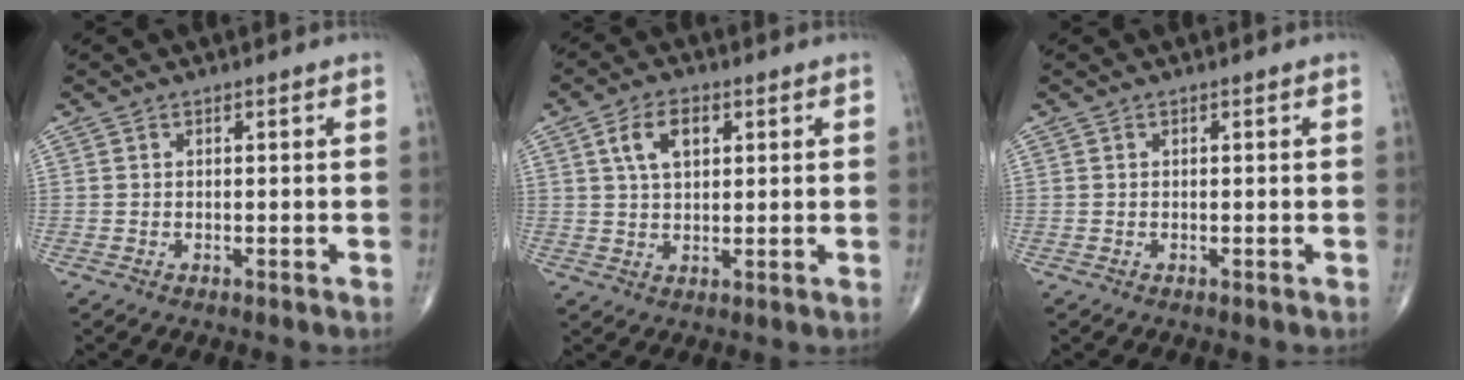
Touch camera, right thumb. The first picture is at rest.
{"total": 6.5, "force": [2.3, 3.7, 4.8], "torque": [-0.077, 0.000, 0.043]}
{"total": 0.0}